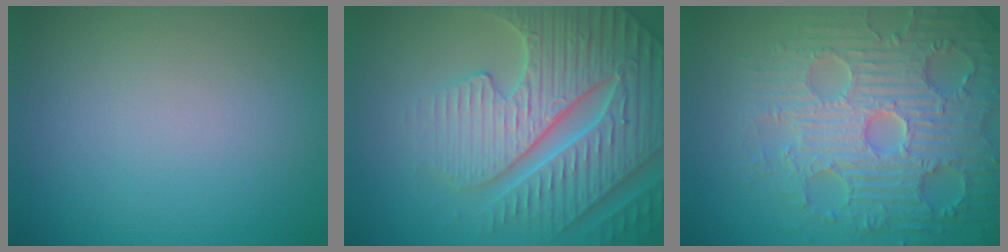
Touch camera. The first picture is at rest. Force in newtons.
{"total": 7.5, "press": 7.3, "slide": 1.8}
{"total": 8.0, "press": 6.4, "slide": 4.8}